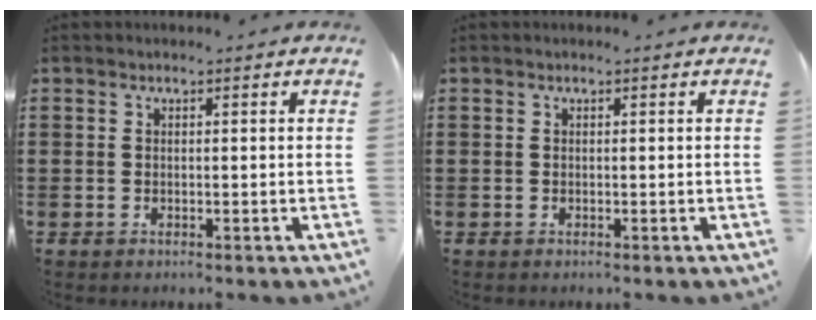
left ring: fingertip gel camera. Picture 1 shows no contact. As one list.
[{"total": 0.0}]